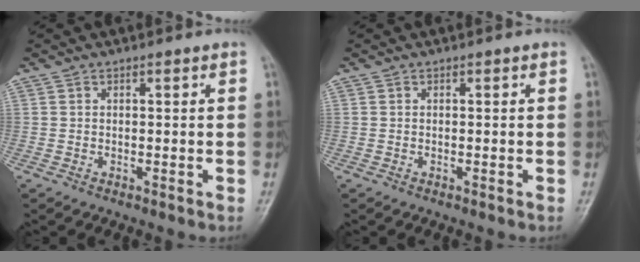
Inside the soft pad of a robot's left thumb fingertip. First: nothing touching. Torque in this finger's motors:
{"motor_torque": [0.02, 0.03, 0.00, -0.03, 0.00]}